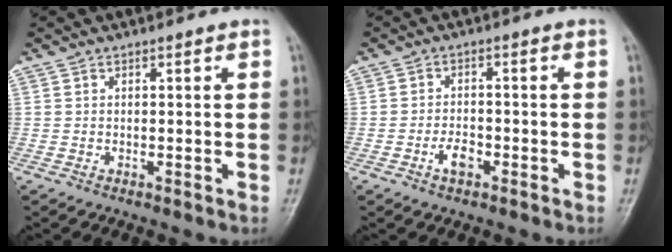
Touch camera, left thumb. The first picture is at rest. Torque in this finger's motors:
{"motor_torque": [-0.04, 0.17, 0.32, 0.13, 0.02]}